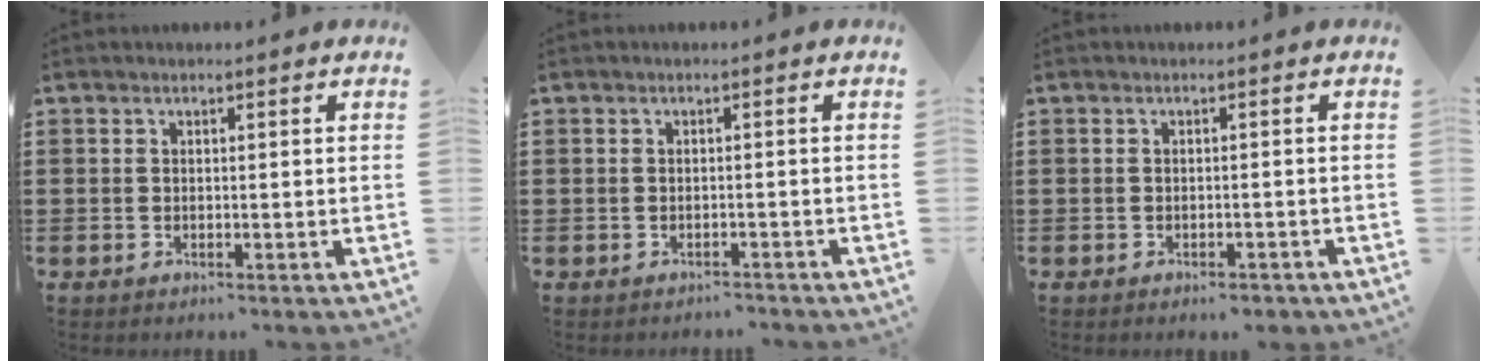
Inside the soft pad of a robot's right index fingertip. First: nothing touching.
{"total": 1.0, "force": [-1.0, 0.3, -0.1], "torque": [-0.002, 0.003, -0.023]}
{"total": 1.1, "force": [-1.0, 0.3, 0.4], "torque": [-0.013, -0.004, -0.020]}